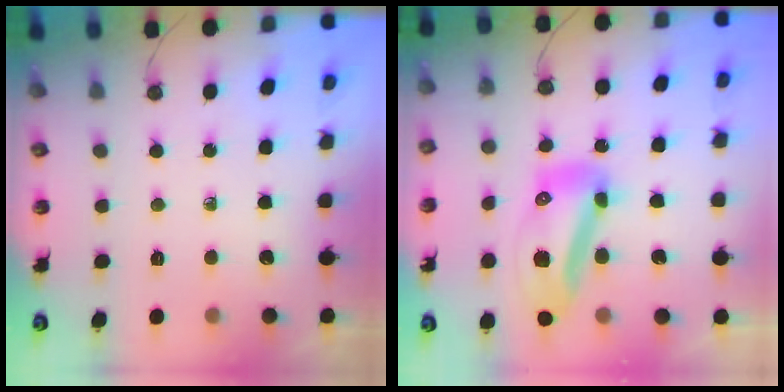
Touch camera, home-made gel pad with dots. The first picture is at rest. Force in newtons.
{"total": 13.3, "press": 13.2, "slide": 1.5}